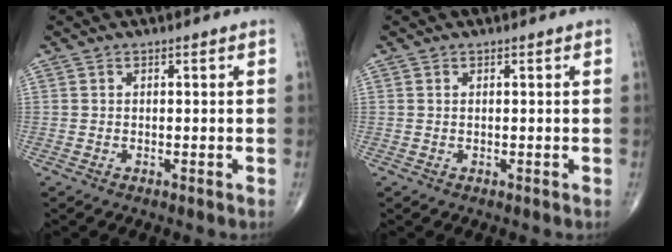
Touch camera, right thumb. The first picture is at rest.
{"total": 0.0}